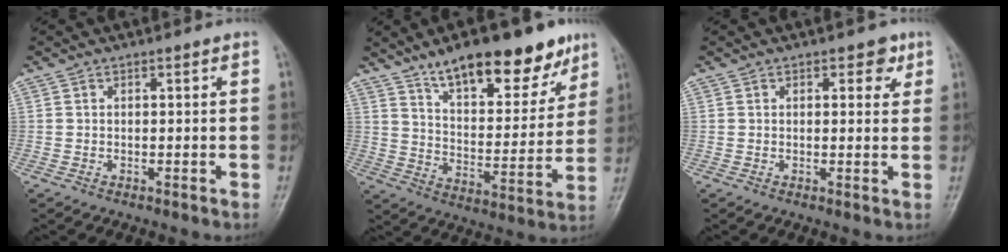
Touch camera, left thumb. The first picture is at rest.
{"total": 19.9, "force": [13.5, 7.6, 12.4], "torque": [-0.137, -0.062, 0.215]}
{"total": 3.2, "force": [1.6, 1.9, 2.1], "torque": [-0.006, -0.004, 0.015]}